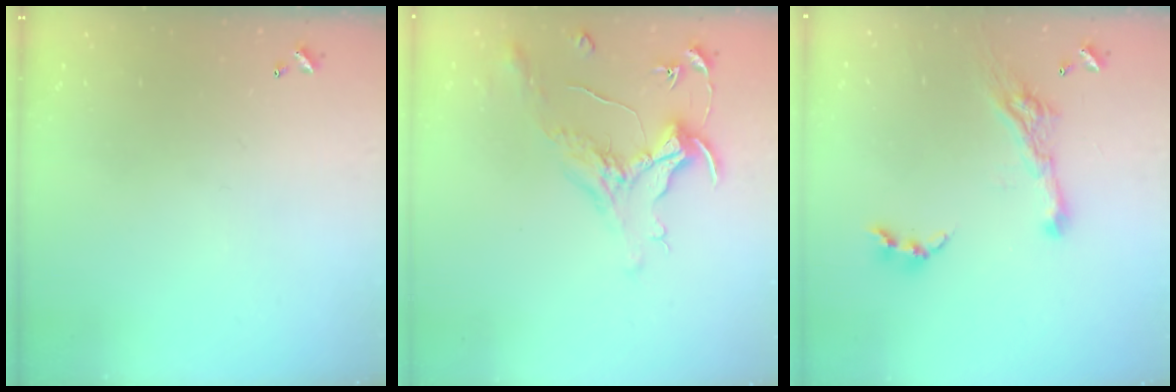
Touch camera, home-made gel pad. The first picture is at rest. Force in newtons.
{"total": 1.6, "press": 1.4, "slide": 0.7}
{"total": 8.3, "press": 8.2, "slide": 1.2}